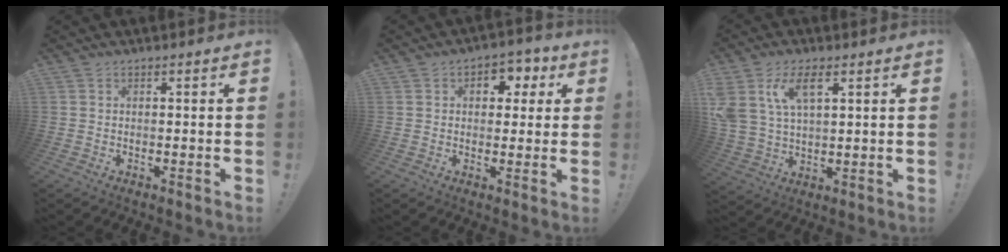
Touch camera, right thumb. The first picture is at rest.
{"total": 6.2, "force": [1.7, 5.0, 3.3], "torque": [-0.031, -0.005, 0.027]}
{"total": 10.6, "force": [5.3, 5.6, 7.3], "torque": [-0.169, -0.007, 0.097]}